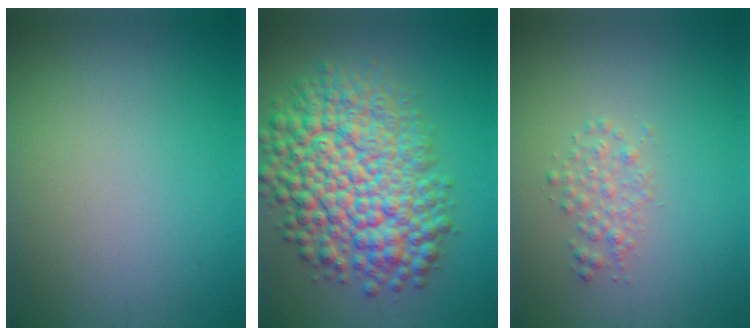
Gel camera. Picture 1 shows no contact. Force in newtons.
{"total": 11.2, "press": 11.2, "slide": 0.3}
{"total": 1.6, "press": 1.6, "slide": 0.1}